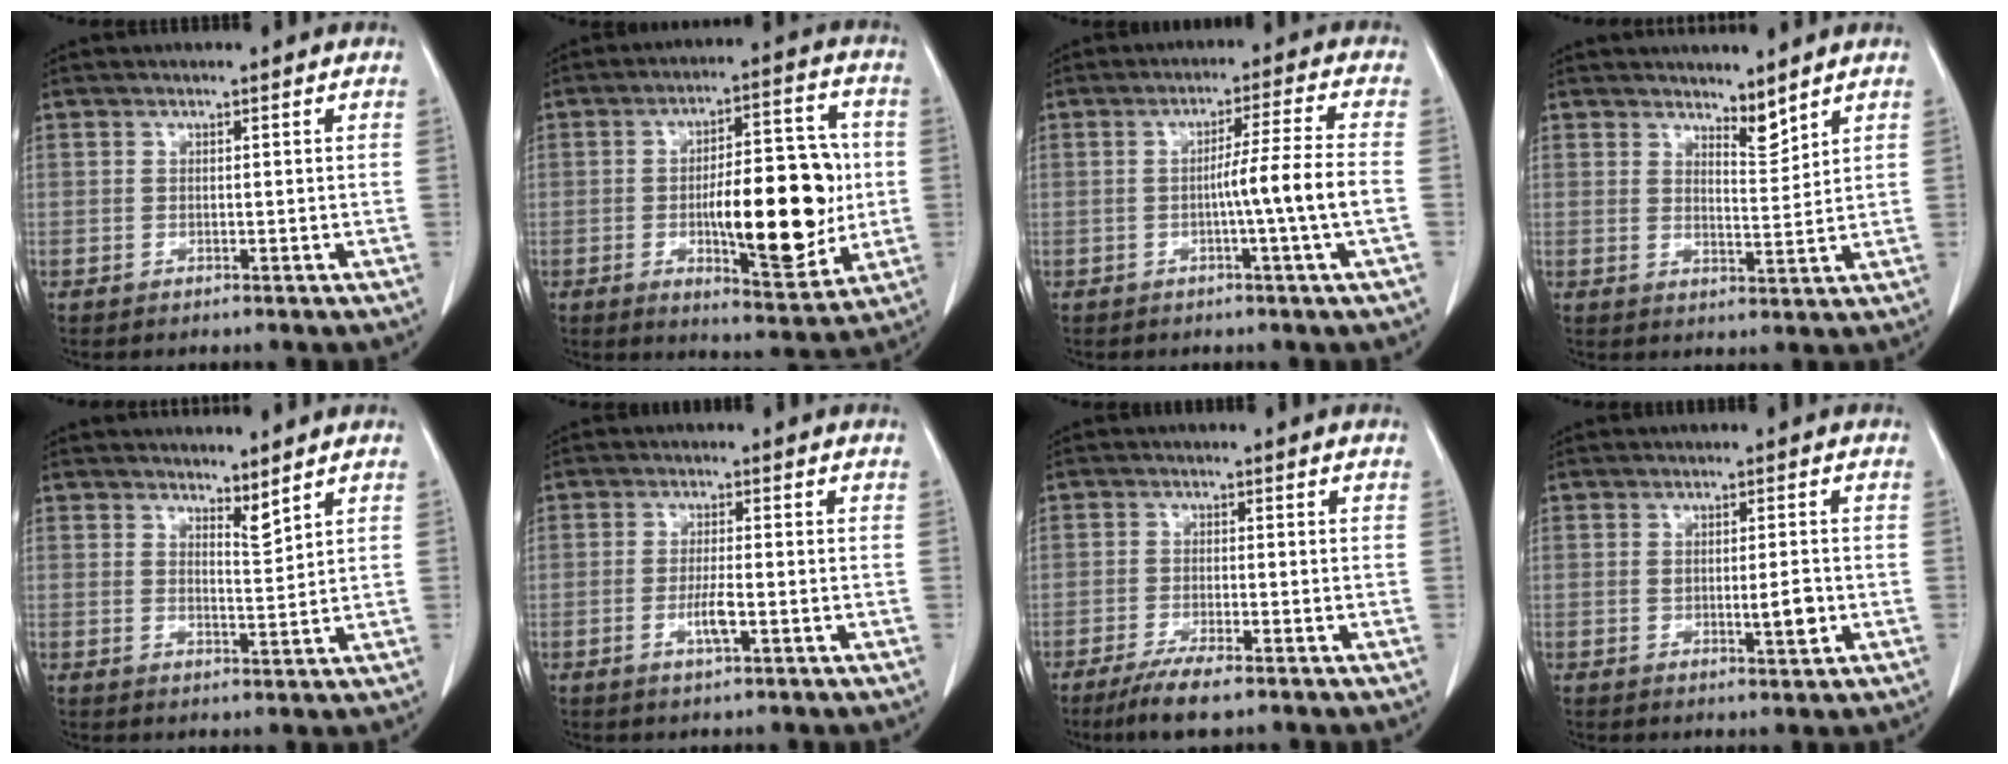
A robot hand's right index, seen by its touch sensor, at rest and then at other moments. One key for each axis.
{"total": 16.2, "fx": -1.3, "fy": 5.1, "fz": 15.3, "tx": -0.224, "ty": 0.013, "tz": -0.010}
{"total": 7.2, "fx": -1.6, "fy": -1.8, "fz": 6.8, "tx": -0.105, "ty": 0.000, "tz": -0.026}
{"total": 3.4, "fx": 3.1, "fy": 0.6, "fz": 1.1, "tx": -0.017, "ty": -0.011, "tz": 0.056}
{"total": 2.6, "fx": 2.3, "fy": 0.2, "fz": 1.0, "tx": -0.020, "ty": -0.012, "tz": 0.044}
{"total": 3.3, "fx": -1.0, "fy": 0.3, "fz": 3.1, "tx": -0.060, "ty": -0.002, "tz": -0.017}
{"total": 5.7, "fx": -4.0, "fy": 0.6, "fz": 4.0, "tx": -0.073, "ty": -0.014, "tz": -0.066}
{"total": 3.5, "fx": -0.5, "fy": 0.8, "fz": 3.4, "tx": -0.051, "ty": -0.001, "tz": -0.001}